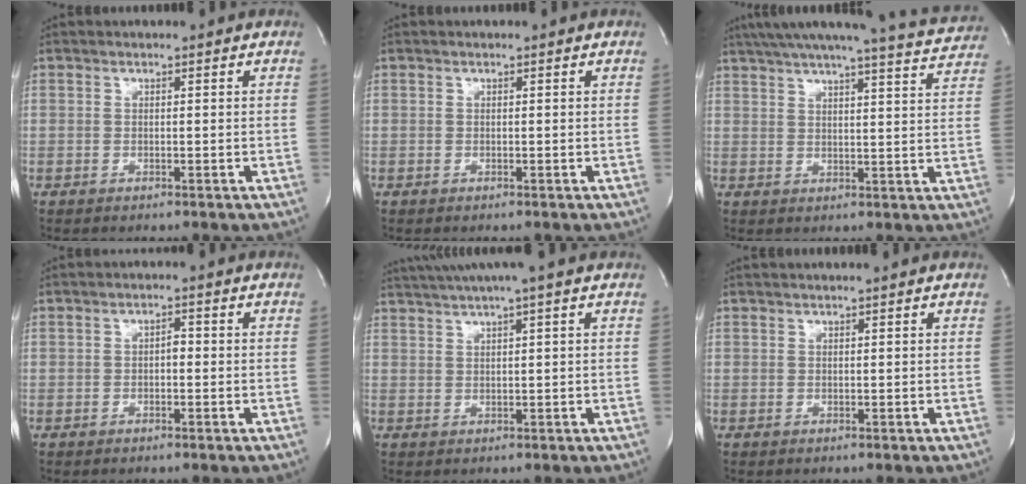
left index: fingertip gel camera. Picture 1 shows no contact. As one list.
[{"total": 0.0}, {"total": 19.7, "force": [18.2, 0.8, 7.3], "torque": [-0.114, -0.025, 0.222]}, {"total": 1.4, "force": [-0.2, 0.6, 1.2], "torque": [-0.016, 0.005, -0.005]}, {"total": 6.6, "force": [5.0, -1.2, 4.2], "torque": [-0.073, 0.028, 0.081]}, {"total": 1.1, "force": [0.9, -0.2, 0.5], "torque": [-0.010, 0.009, 0.021]}]